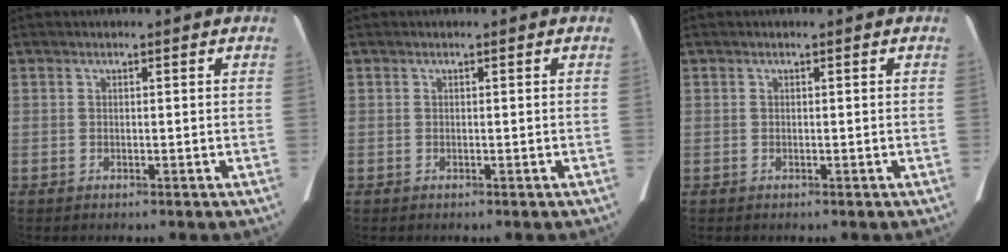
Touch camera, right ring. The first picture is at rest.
{"total": 0.0}
{"total": 0.0}